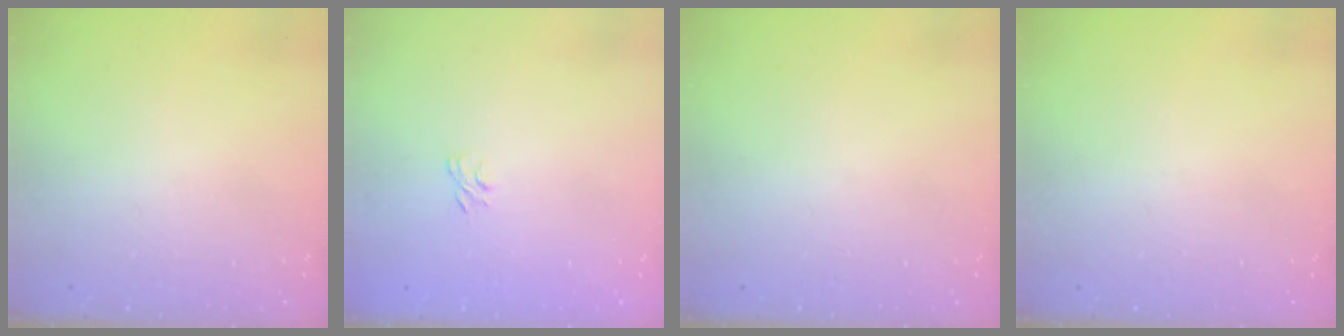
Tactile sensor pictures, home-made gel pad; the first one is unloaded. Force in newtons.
{"total": 5.2, "press": 5.1, "slide": 1.3}
{"total": 0.0}
{"total": 0.0}